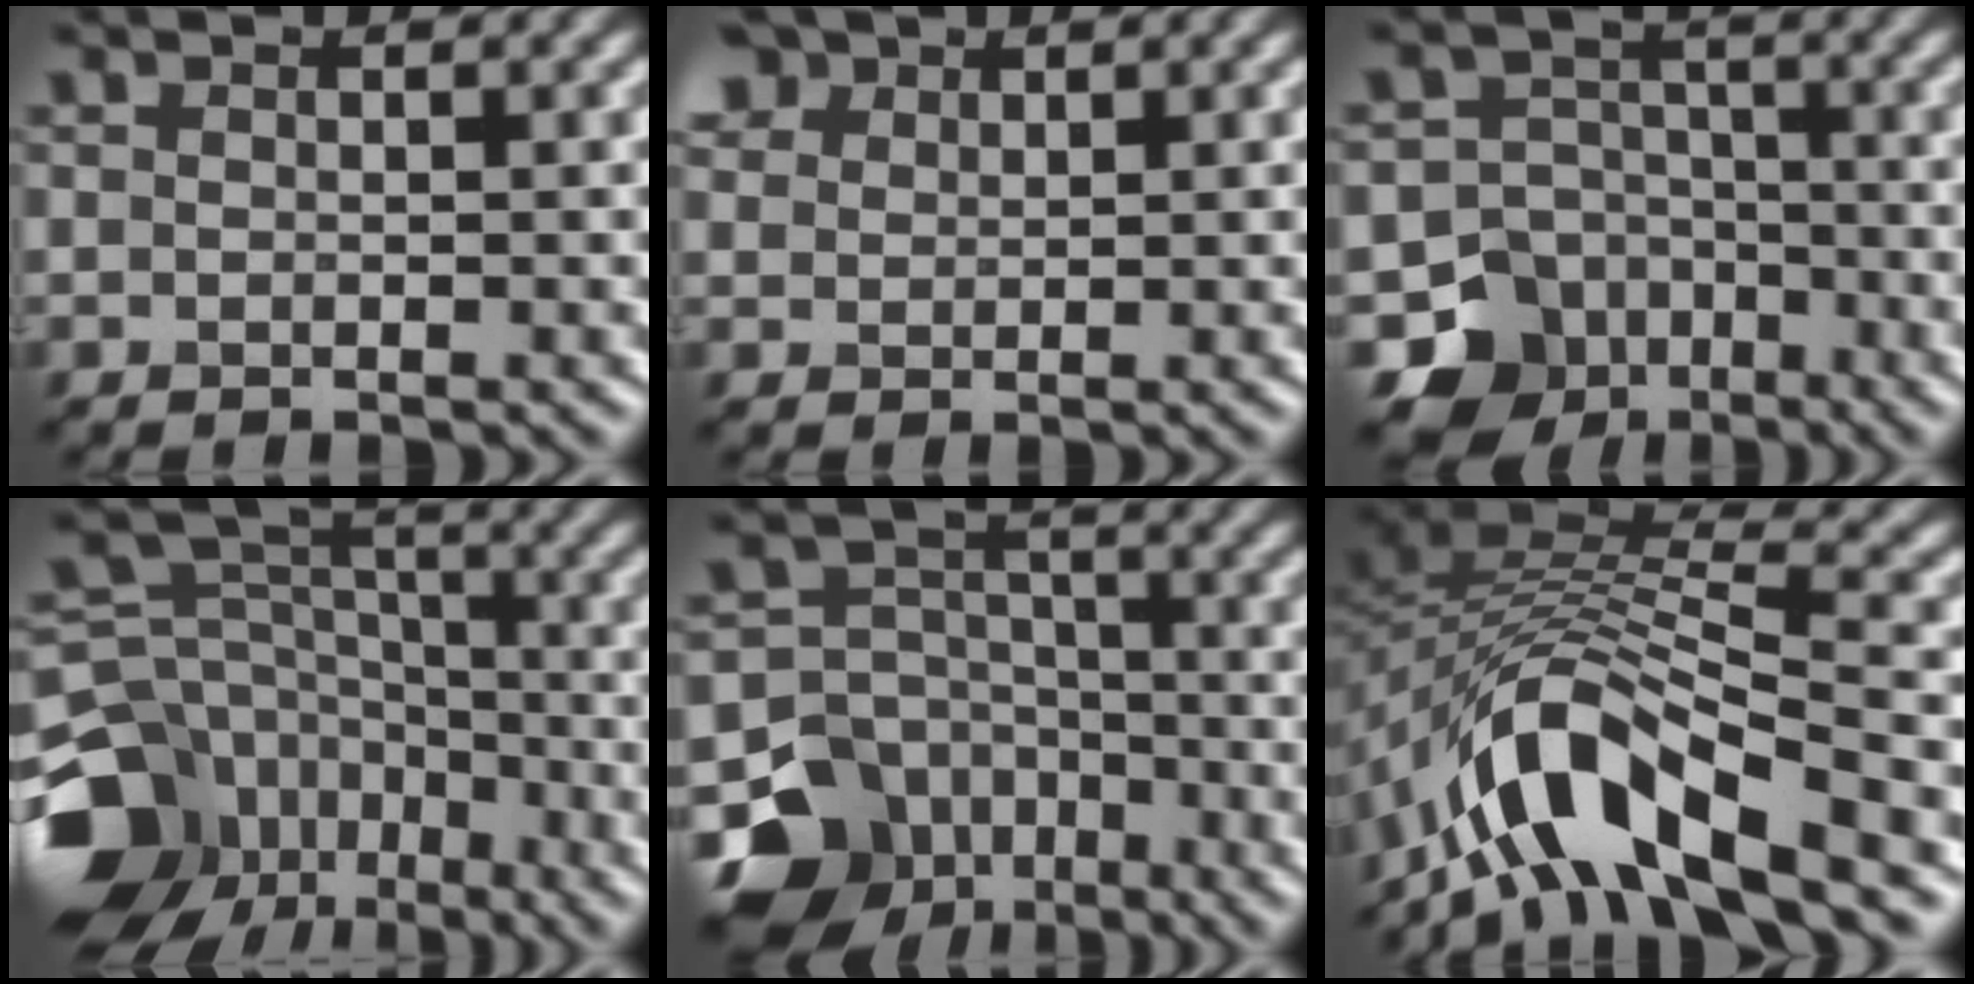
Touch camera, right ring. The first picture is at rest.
{"total": 3.8, "force": [2.4, 2.5, 1.5], "torque": [-0.046, 0.009, 0.044]}
{"total": 9.4, "force": [-5.6, 7.3, 1.5], "torque": [-0.018, -0.018, -0.106]}
{"total": 17.3, "force": [-10.1, 13.0, 5.3], "torque": [-0.151, -0.047, -0.167]}
{"total": 11.8, "force": [-6.9, 9.1, 3.1], "torque": [-0.070, -0.022, -0.129]}
{"total": 10.0, "force": [-6.0, 3.8, 7.0], "torque": [-0.116, 0.010, -0.122]}